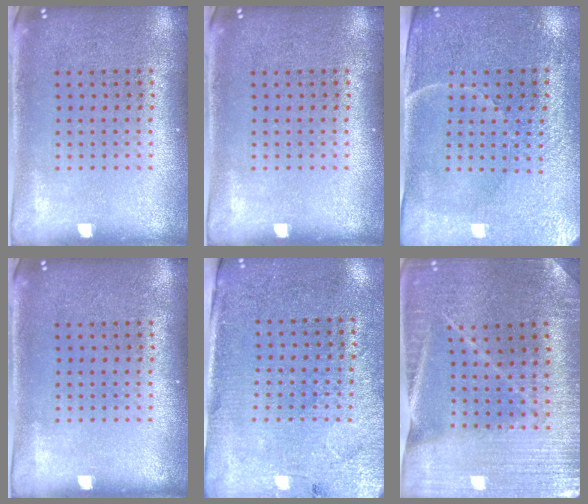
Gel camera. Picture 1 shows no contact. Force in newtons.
{"total": 0.0}
{"total": 3.5, "press": 3.3, "slide": 1.0}
{"total": 0.0}
{"total": 2.8, "press": 2.6, "slide": 1.2}
{"total": 2.0, "press": 2.0, "slide": 0.1}